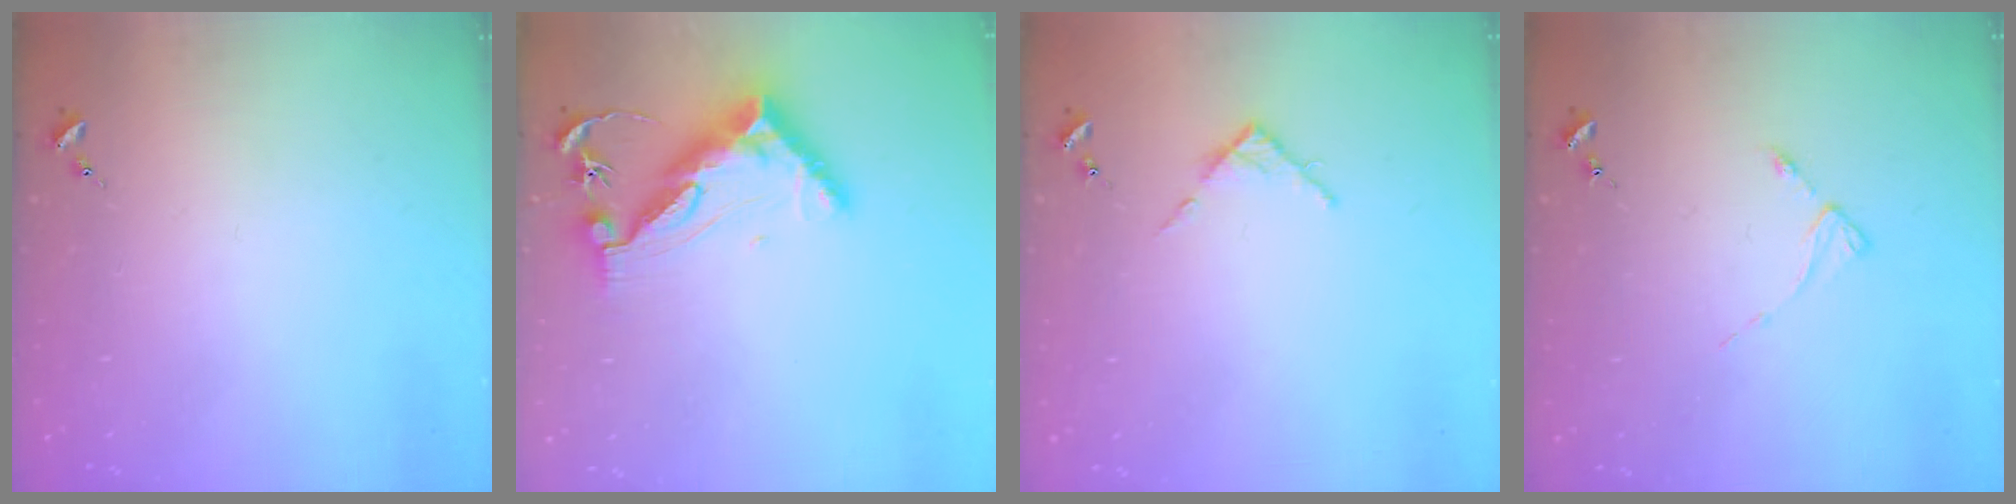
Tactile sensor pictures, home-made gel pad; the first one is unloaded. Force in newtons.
{"total": 12.2, "press": 12.1, "slide": 0.7}
{"total": 3.7, "press": 3.7, "slide": 0.5}
{"total": 2.9, "press": 2.8, "slide": 0.4}